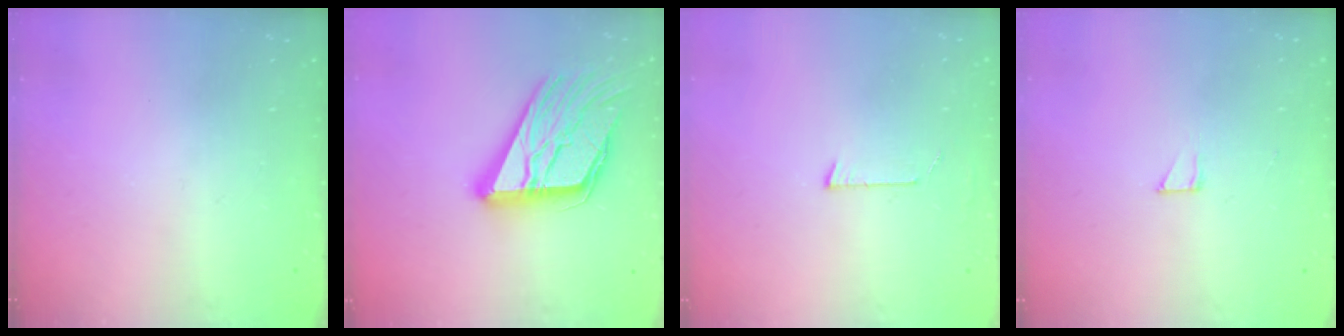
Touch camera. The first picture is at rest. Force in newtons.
{"total": 20.2, "press": 20.1, "slide": 2.1}
{"total": 2.7, "press": 2.7, "slide": 0.2}
{"total": 2.6, "press": 2.6, "slide": 0.1}